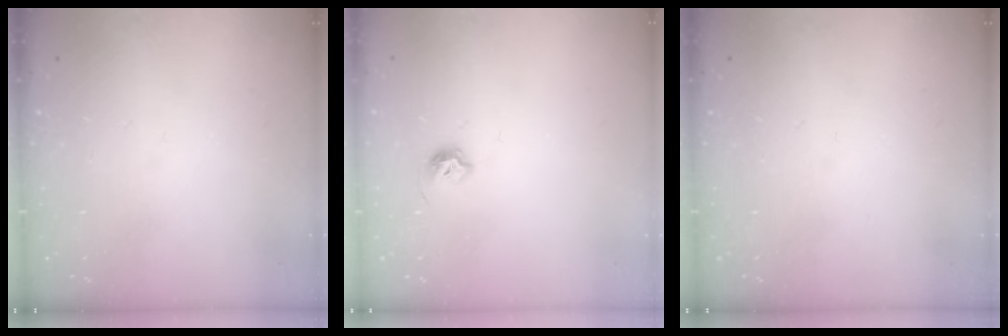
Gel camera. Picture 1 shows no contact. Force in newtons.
{"total": 6.1, "press": 6.0, "slide": 1.1}
{"total": 0.0}